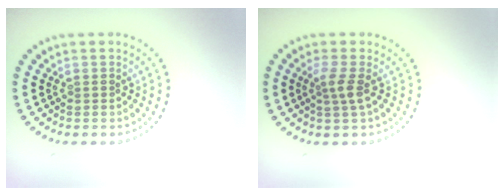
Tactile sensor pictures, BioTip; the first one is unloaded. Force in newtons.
{"total": 1.8, "press": 1.4, "slide": 1.2}